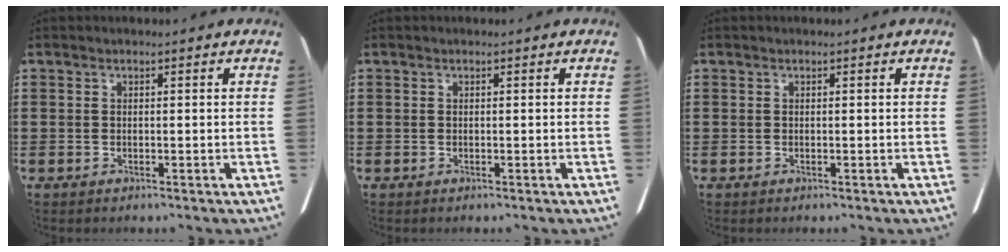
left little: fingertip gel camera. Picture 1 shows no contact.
{"total": 0.0}
{"total": 0.0}